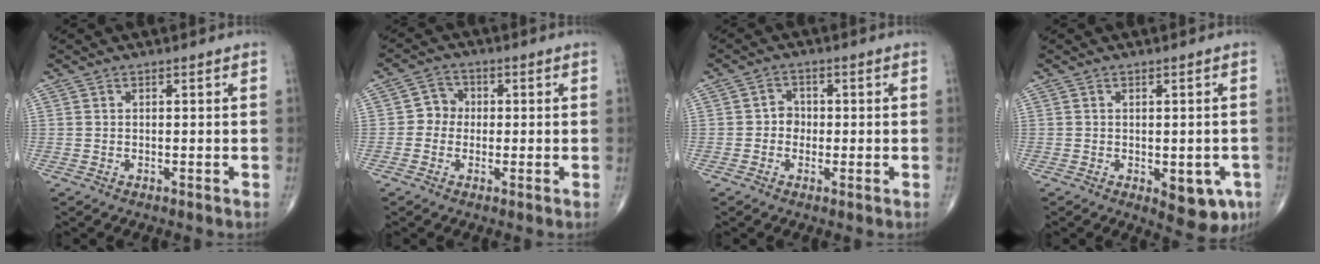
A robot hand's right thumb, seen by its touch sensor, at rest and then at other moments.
{"total": 3.7, "force": [-0.3, 3.5, 1.3], "torque": [0.004, 0.011, -0.016]}
{"total": 2.7, "force": [-0.3, 2.5, 1.2], "torque": [0.003, 0.008, -0.013]}
{"total": 7.3, "force": [-2.5, 3.7, 5.9], "torque": [-0.046, -0.001, -0.022]}